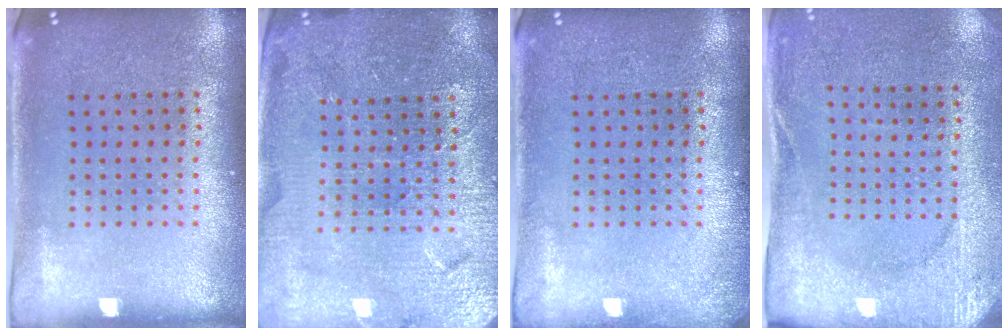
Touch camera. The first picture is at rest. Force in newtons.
{"total": 4.3, "press": 4.1, "slide": 1.3}
{"total": 0.9, "press": 0.9, "slide": 0.2}
{"total": 2.6, "press": 2.4, "slide": 0.9}